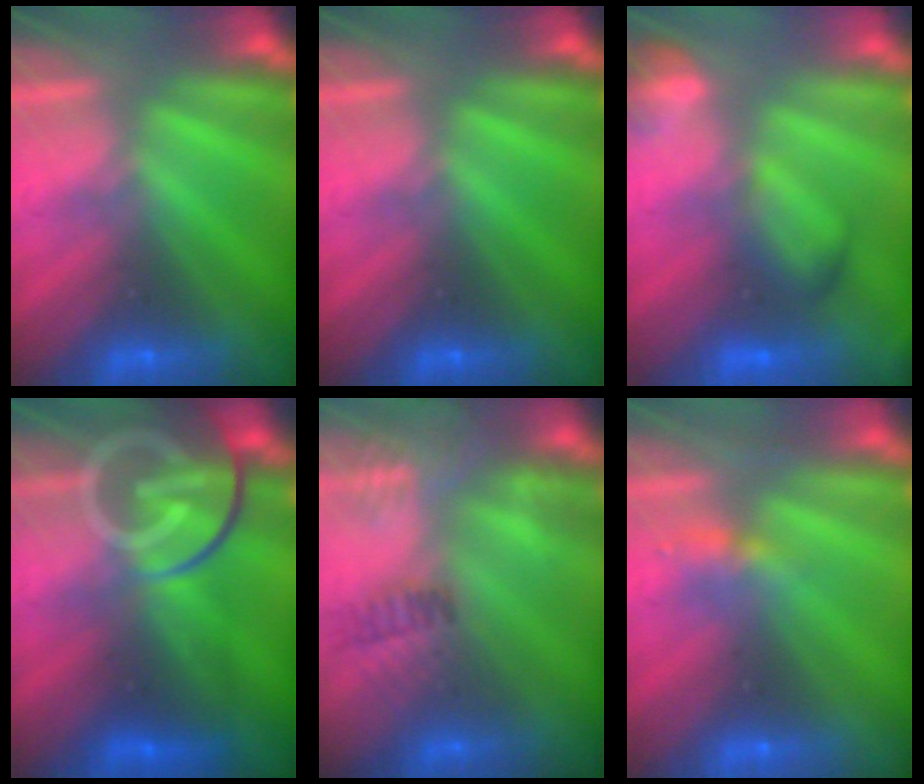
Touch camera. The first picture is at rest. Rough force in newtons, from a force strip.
{"total": 0.0}
{"total": 2.6}
{"total": 12.7}
{"total": 11.8}
{"total": 2.2}